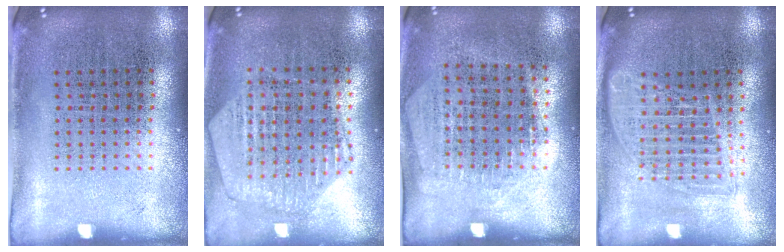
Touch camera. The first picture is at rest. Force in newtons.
{"total": 1.2, "press": 1.2, "slide": 0.2}
{"total": 1.3, "press": 1.2, "slide": 0.6}
{"total": 1.6, "press": 1.4, "slide": 0.8}